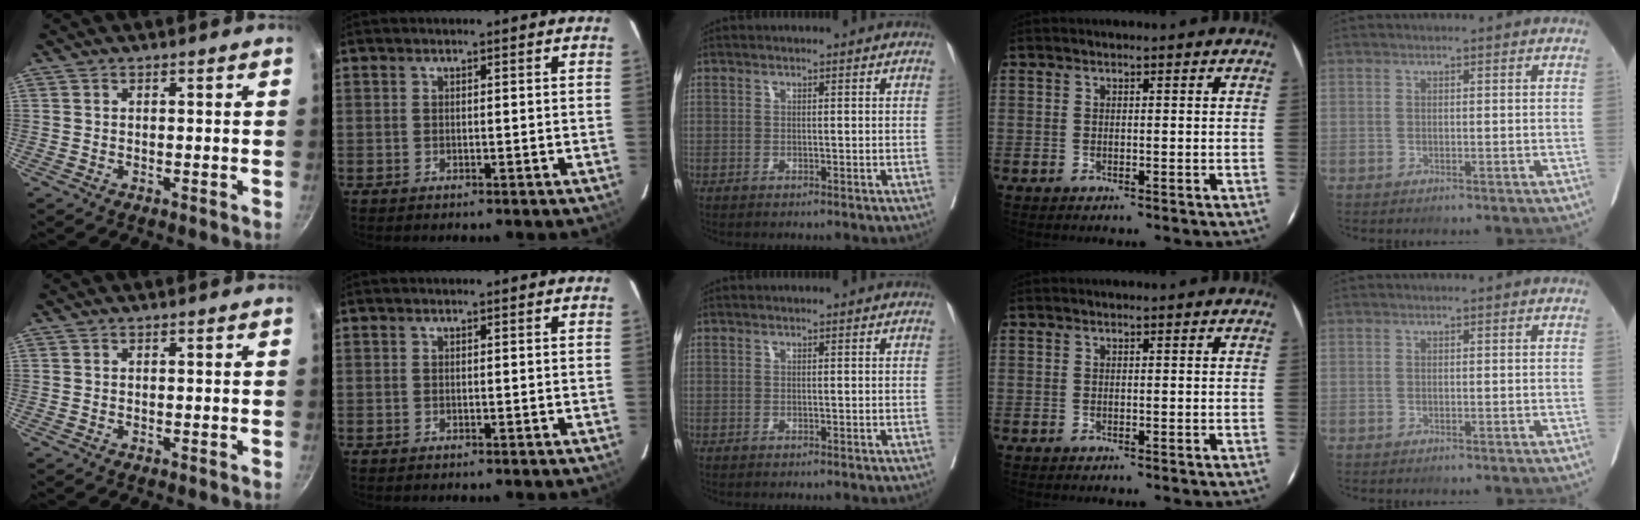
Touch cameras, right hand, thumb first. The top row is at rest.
{}